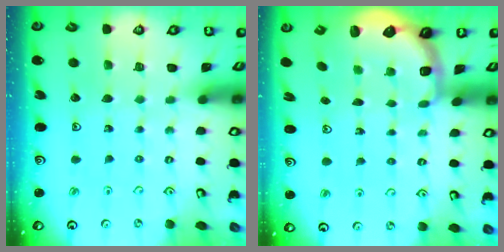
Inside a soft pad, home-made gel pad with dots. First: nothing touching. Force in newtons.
{"total": 2.5, "press": 1.9, "slide": 1.7}